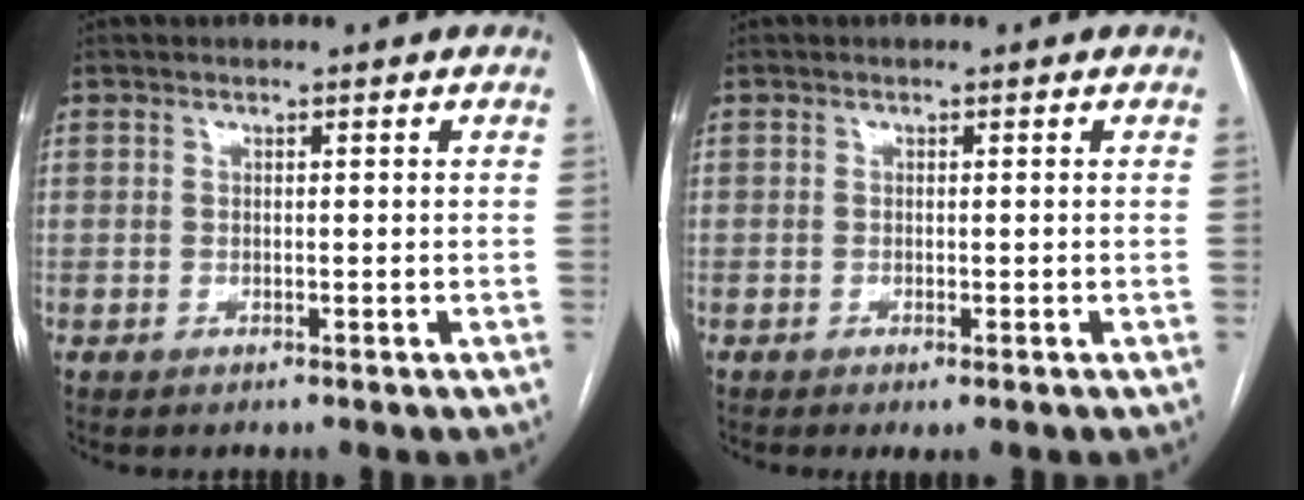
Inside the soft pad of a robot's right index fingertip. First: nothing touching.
{"total": 1.2, "force": [-0.7, 0.2, 1.0], "torque": [-0.015, -0.003, -0.009]}